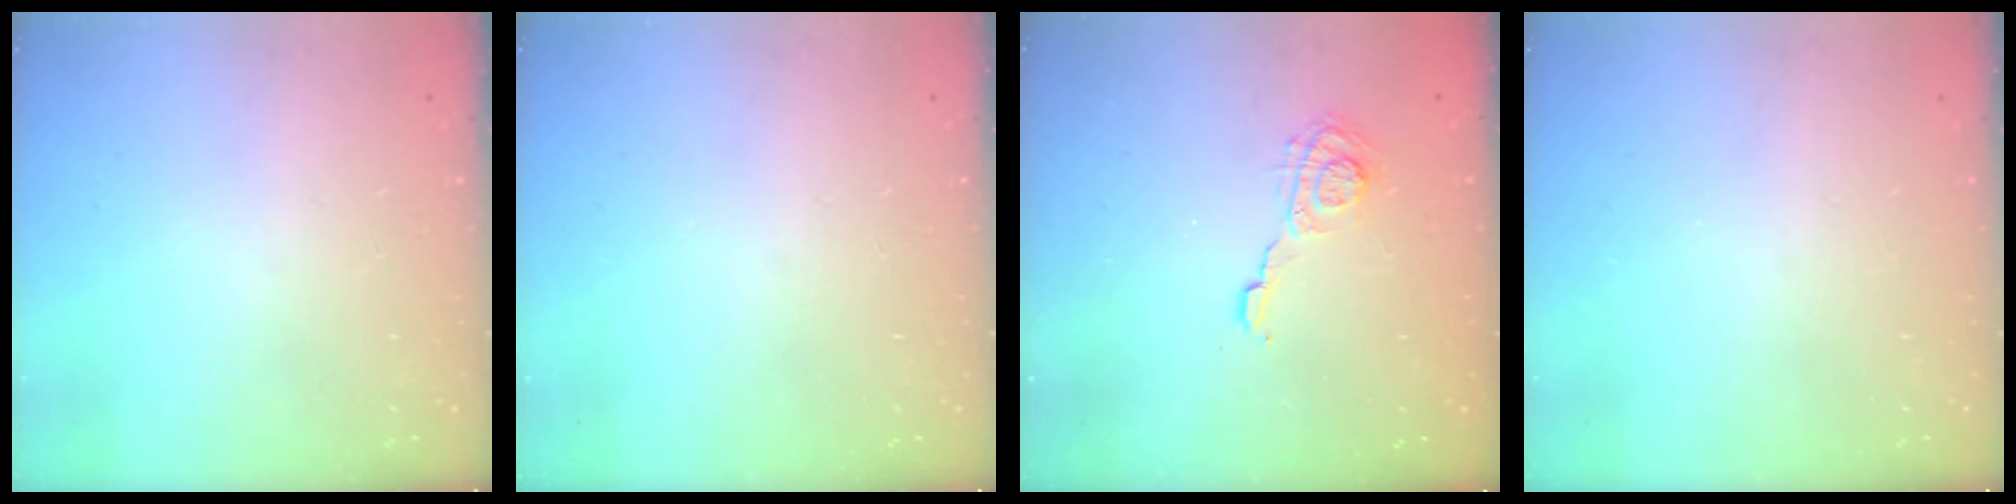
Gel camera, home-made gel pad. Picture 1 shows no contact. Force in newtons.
{"total": 0.0}
{"total": 7.0, "press": 7.0, "slide": 0.3}
{"total": 0.0}